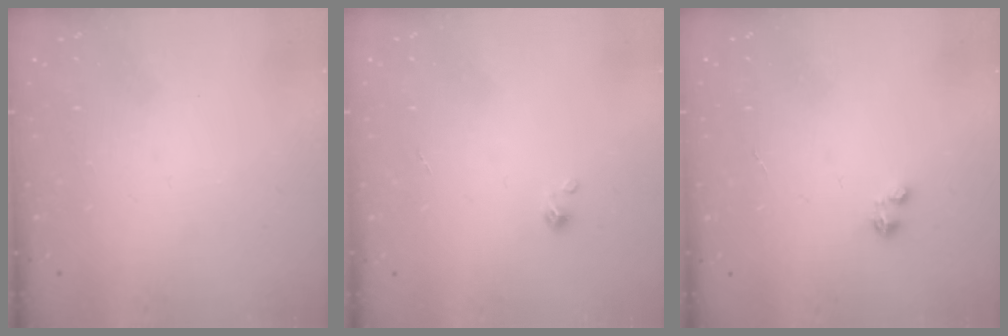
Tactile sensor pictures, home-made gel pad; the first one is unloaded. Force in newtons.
{"total": 0.0}
{"total": 0.0}